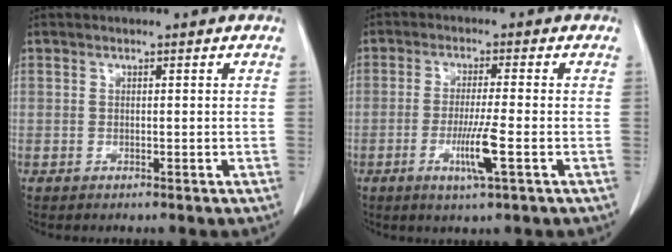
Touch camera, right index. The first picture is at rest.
{"total": 5.8, "force": [-2.0, -0.5, 5.4], "torque": [-0.104, -0.015, -0.037]}